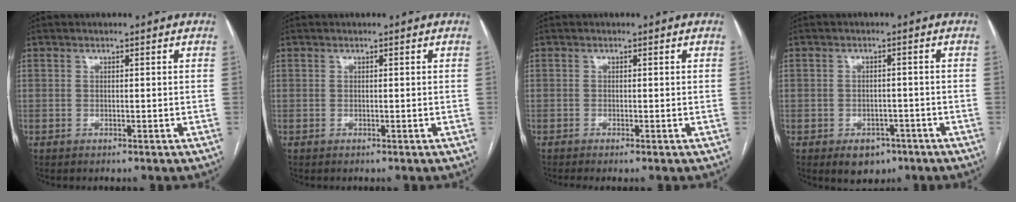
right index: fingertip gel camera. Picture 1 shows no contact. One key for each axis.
{"total": 0.0}
{"total": 1.0, "fx": -0.6, "fy": 0.0, "fz": 0.7, "tx": -0.016, "ty": -0.003, "tz": -0.013}
{"total": 4.5, "fx": -2.6, "fy": 3.2, "fz": 1.9, "tx": -0.018, "ty": 0.006, "tz": -0.026}